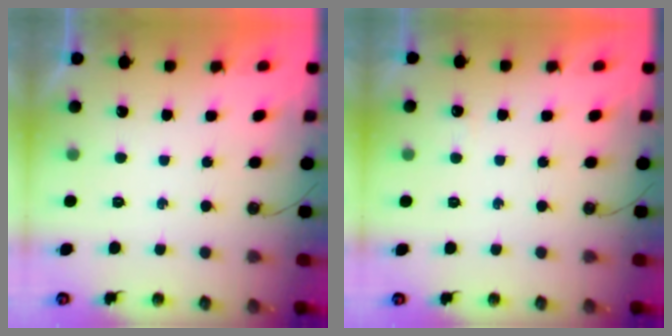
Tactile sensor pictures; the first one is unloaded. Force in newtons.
{"total": 2.2, "press": 2.2, "slide": 0.5}